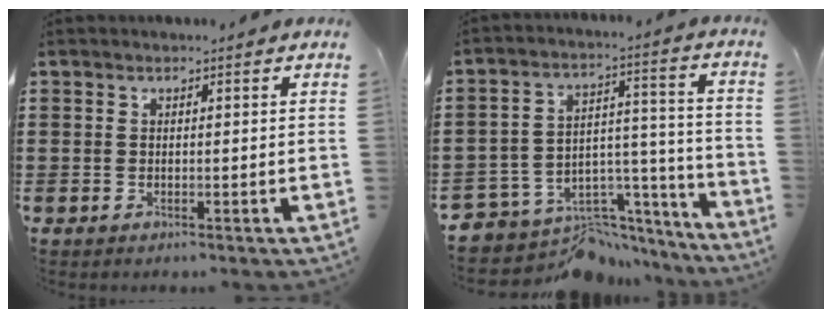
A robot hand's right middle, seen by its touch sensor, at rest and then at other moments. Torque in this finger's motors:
{"motor_torque": [1.18, -0.95, 0.04, 0.00]}